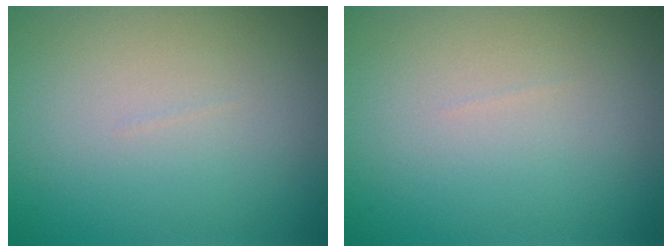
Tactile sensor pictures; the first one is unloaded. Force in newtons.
{"total": 0.0}